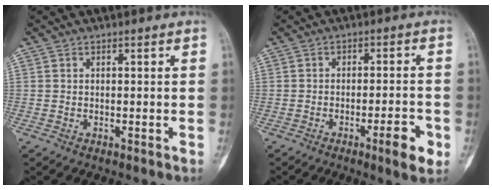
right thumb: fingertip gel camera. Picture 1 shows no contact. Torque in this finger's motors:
{"motor_torque": [0.98, 0.71, -0.10, 0.02, 0.01]}